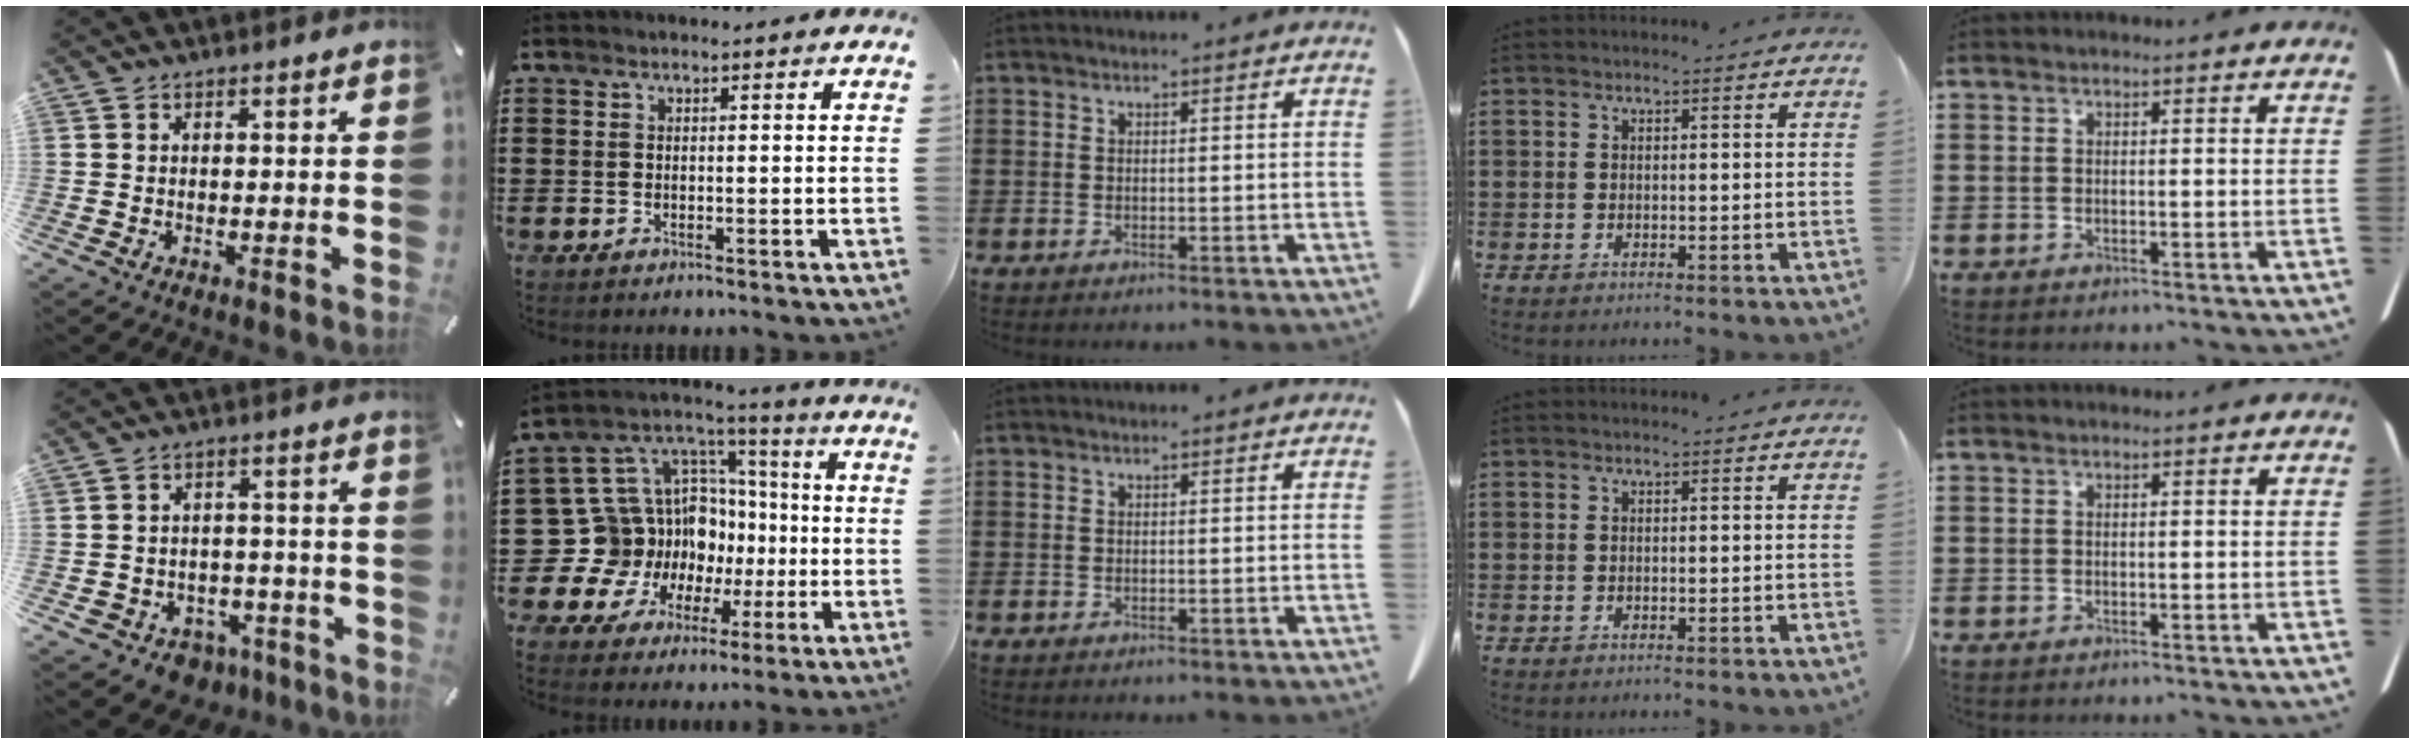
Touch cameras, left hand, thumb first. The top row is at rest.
{"thumb": {"total": 5.8, "force": [-3.3, 4.6, 1.1], "torque": [-0.024, 0.024, -0.060]}, "index": {"total": 16.3, "force": [-3.5, 15.0, 5.2], "torque": [-0.155, -0.028, -0.021]}}